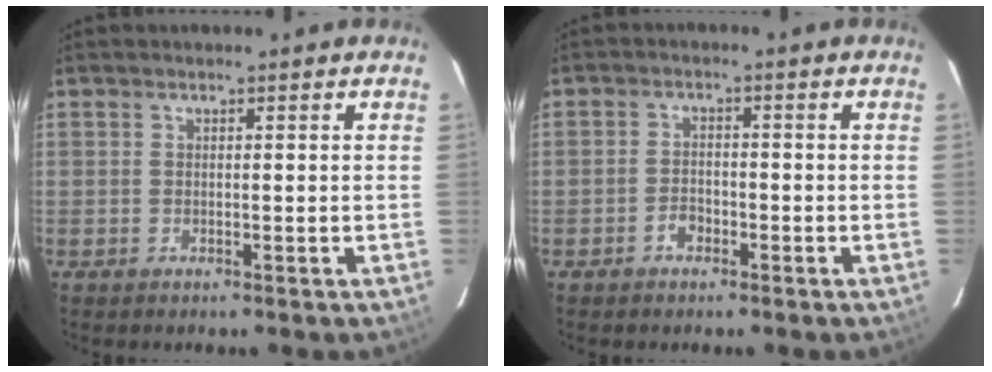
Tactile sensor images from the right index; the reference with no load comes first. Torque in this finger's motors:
{"motor_torque": [0.10, -0.01, 0.00, -0.03]}